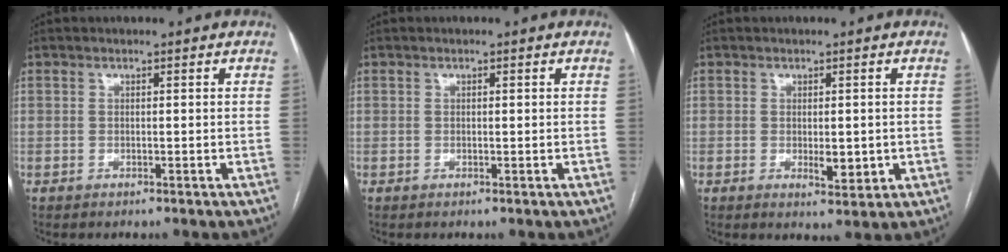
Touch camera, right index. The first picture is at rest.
{"total": 0.6, "force": [0.1, 0.2, 0.5], "torque": [-0.005, 0.001, 0.002]}
{"total": 3.6, "force": [-0.4, 1.5, 3.2], "torque": [-0.046, -0.006, 0.001]}